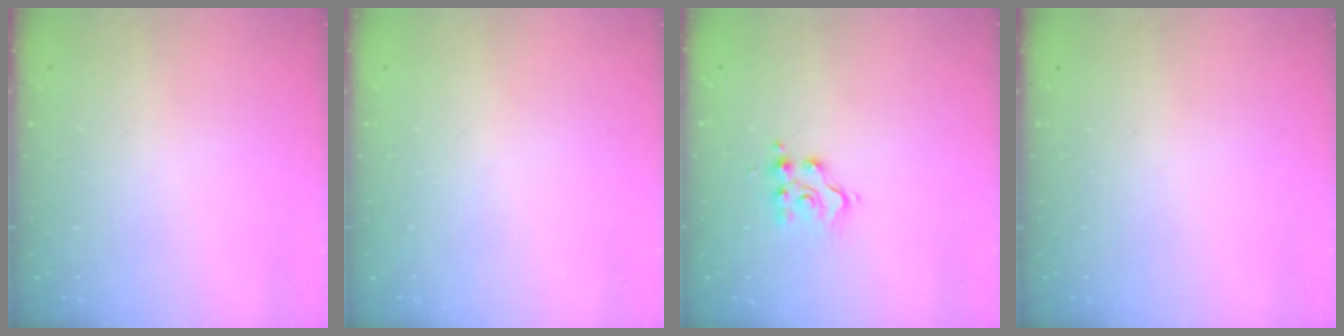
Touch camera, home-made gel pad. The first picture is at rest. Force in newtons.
{"total": 0.7, "press": 0.7, "slide": 0.2}
{"total": 7.9, "press": 7.8, "slide": 0.7}
{"total": 0.0}